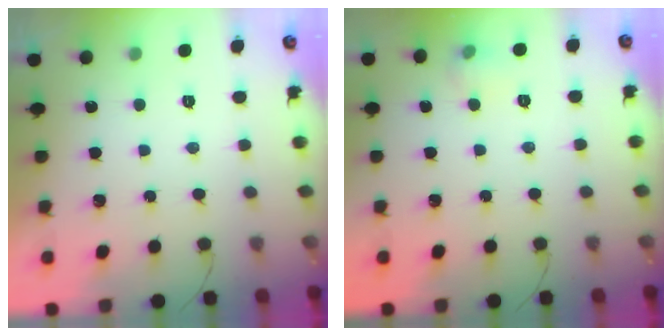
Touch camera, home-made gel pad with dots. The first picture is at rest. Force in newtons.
{"total": 6.3, "press": 4.8, "slide": 4.0}